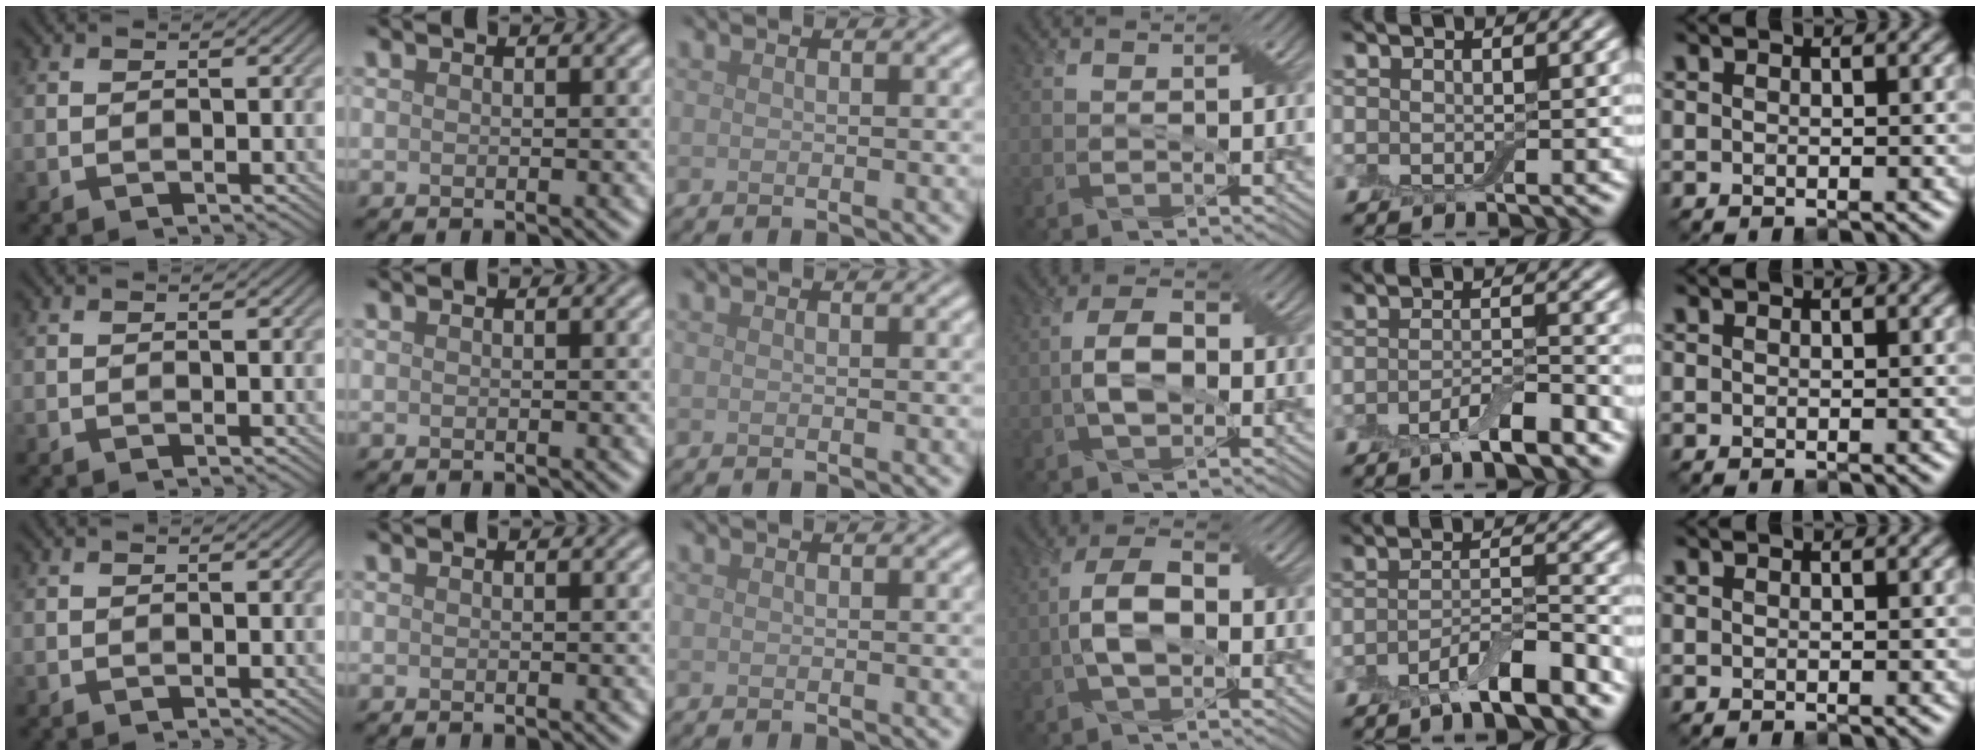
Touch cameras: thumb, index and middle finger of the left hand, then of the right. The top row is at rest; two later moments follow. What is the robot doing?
{"motion": "fold", "object": "bandage"}